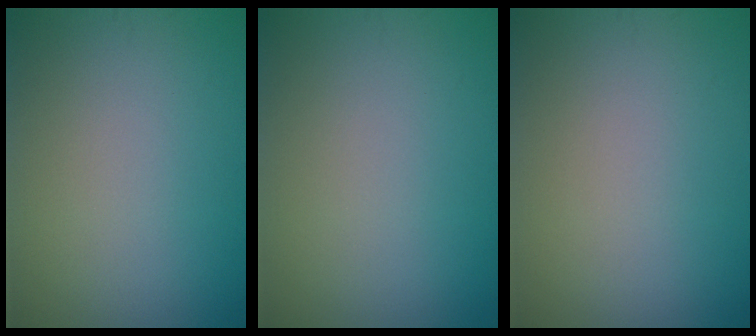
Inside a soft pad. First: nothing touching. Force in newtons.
{"total": 0.0}
{"total": 0.0}